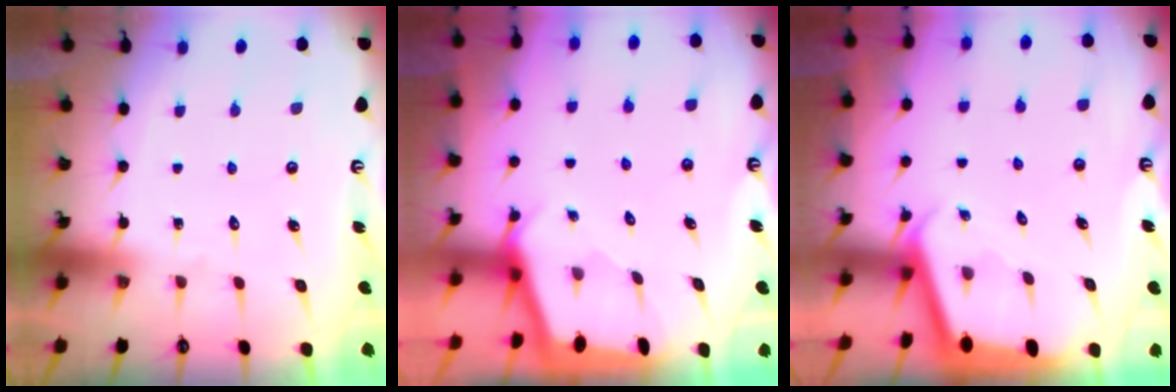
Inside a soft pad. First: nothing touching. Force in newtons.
{"total": 1.7, "press": 1.7, "slide": 0.2}
{"total": 1.8, "press": 1.7, "slide": 0.2}